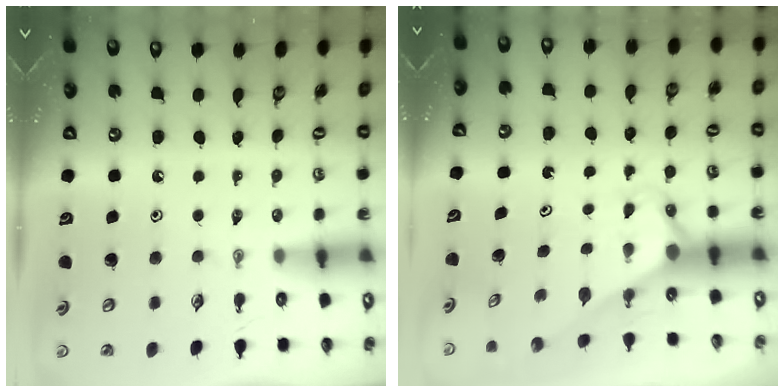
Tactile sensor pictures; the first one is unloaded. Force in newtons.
{"total": 2.8, "press": 2.8, "slide": 0.0}